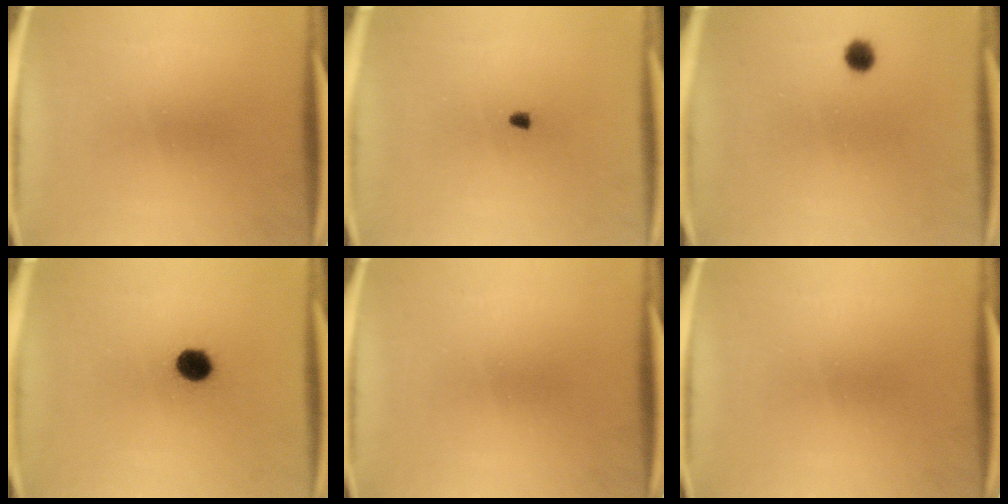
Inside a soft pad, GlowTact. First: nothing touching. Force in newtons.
{"total": 1.0}
{"total": 2.4}
{"total": 5.3}
{"total": 0.0}
{"total": 0.0}